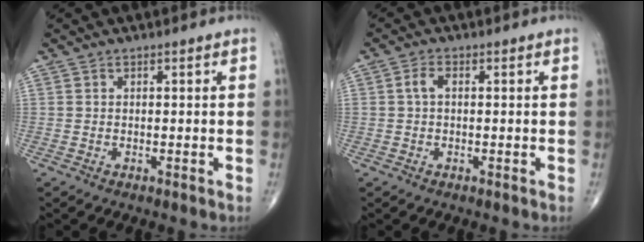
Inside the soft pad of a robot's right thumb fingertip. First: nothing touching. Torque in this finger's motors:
{"motor_torque": [0.02, 0.02, 0.30, 0.17, 0.03]}